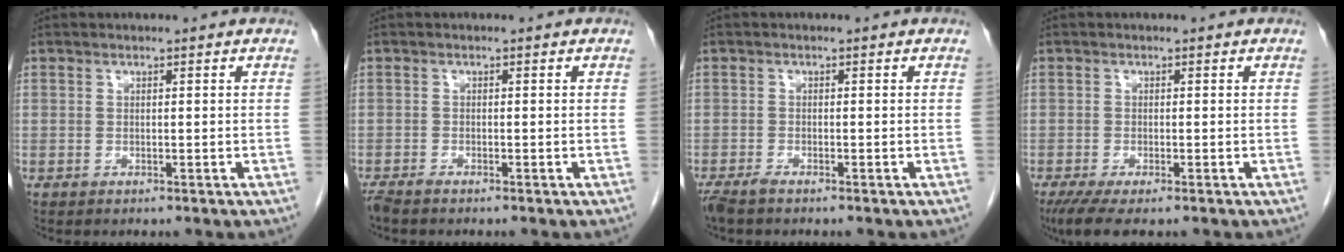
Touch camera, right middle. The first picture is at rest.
{"total": 1.6, "force": [-1.4, 0.1, 0.7], "torque": [-0.017, -0.005, -0.026]}
{"total": 2.1, "force": [-1.8, 0.3, 1.1], "torque": [-0.025, -0.006, -0.034]}
{"total": 4.3, "force": [-2.8, 0.9, 3.1], "torque": [-0.056, -0.014, -0.046]}